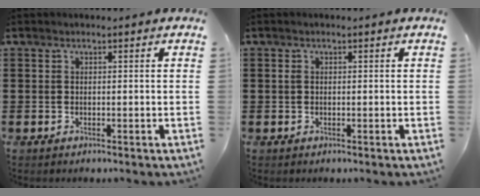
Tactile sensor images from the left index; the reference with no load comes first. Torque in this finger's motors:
{"motor_torque": [1.12, -1.02, 0.53, 0.16]}